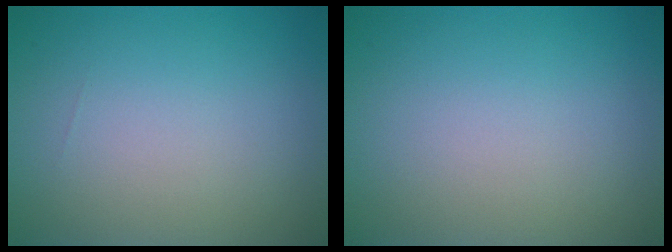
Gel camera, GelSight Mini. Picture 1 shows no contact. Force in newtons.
{"total": 0.0}